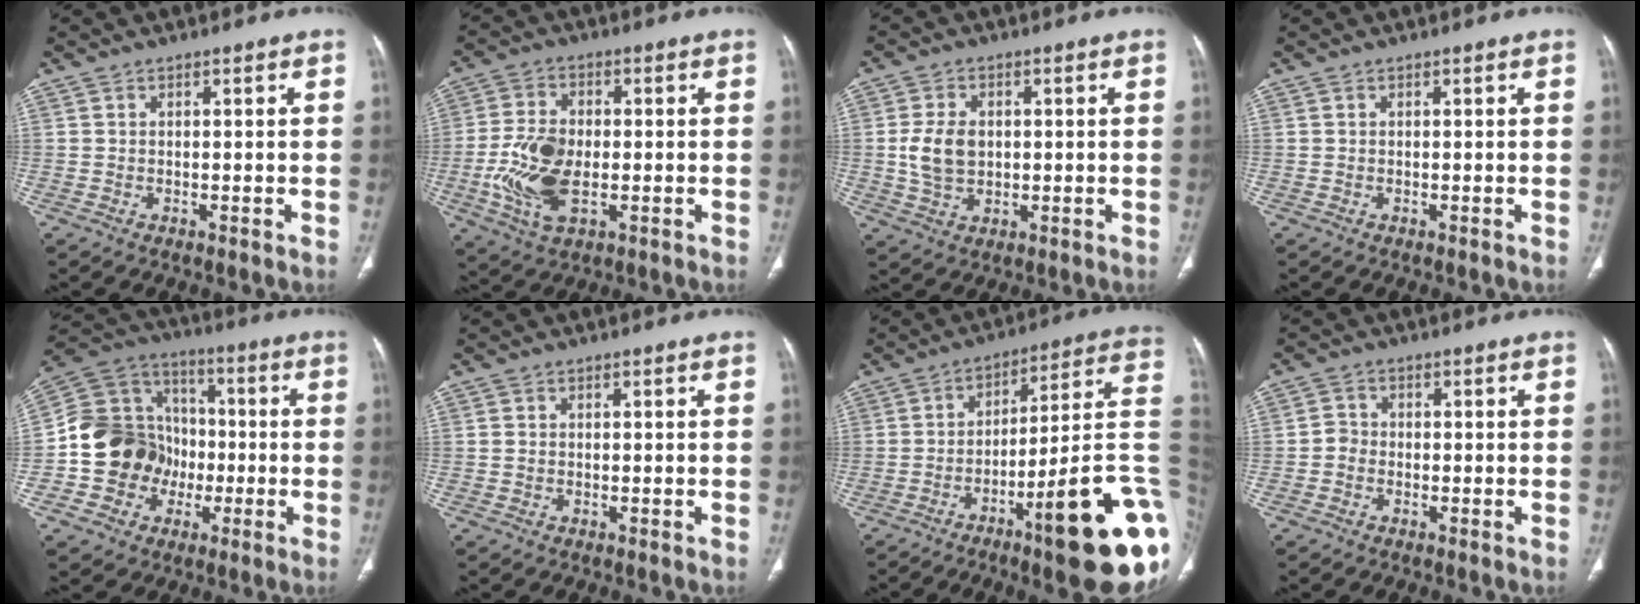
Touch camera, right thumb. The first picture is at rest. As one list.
[{"total": 11.5, "force": [-2.0, 6.6, 9.2], "torque": [-0.190, 0.002, -0.034]}, {"total": 7.2, "force": [0.3, 5.2, 5.0], "torque": [-0.087, 0.000, 0.013]}, {"total": 0.0}, {"total": 16.7, "force": [-3.5, 14.7, 7.2], "torque": [-0.095, 0.048, -0.060]}, {"total": 0.7, "force": [-0.1, 0.7, 0.2], "torque": [-0.001, 0.003, 0.000]}, {"total": 24.4, "force": [-8.6, 3.9, 22.5], "torque": [-0.224, 0.050, -0.121]}, {"total": 2.5, "force": [-0.9, 2.2, 0.8], "torque": [-0.003, 0.009, -0.024]}]